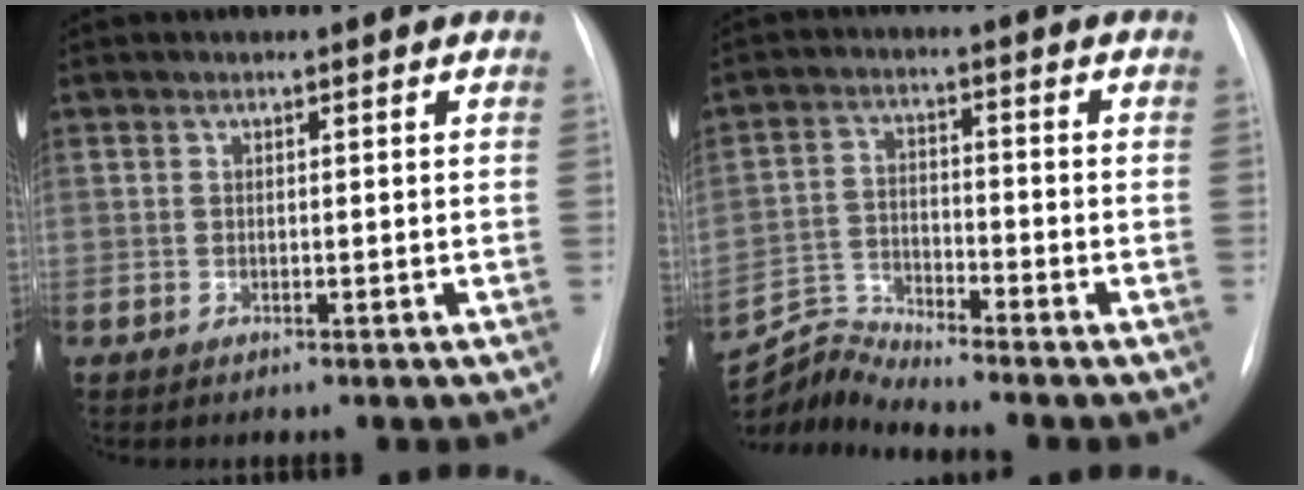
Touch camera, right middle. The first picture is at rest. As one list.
[{"total": 6.8, "force": [-6.4, -2.0, -0.9], "torque": [-0.004, 0.000, -0.123]}]